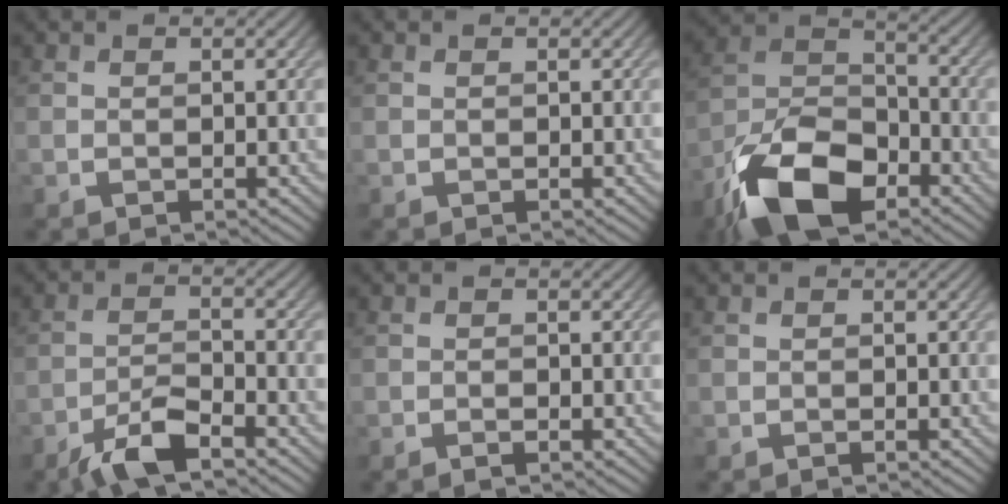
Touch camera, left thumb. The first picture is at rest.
{"total": 0.0}
{"total": 14.2, "force": [-8.7, 6.9, 8.8], "torque": [-0.193, -0.013, -0.178]}
{"total": 5.8, "force": [-4.2, 1.3, 3.8], "torque": [-0.077, 0.001, -0.085]}
{"total": 0.9, "force": [-0.5, 0.2, 0.7], "torque": [-0.013, -0.001, -0.008]}
{"total": 0.0}